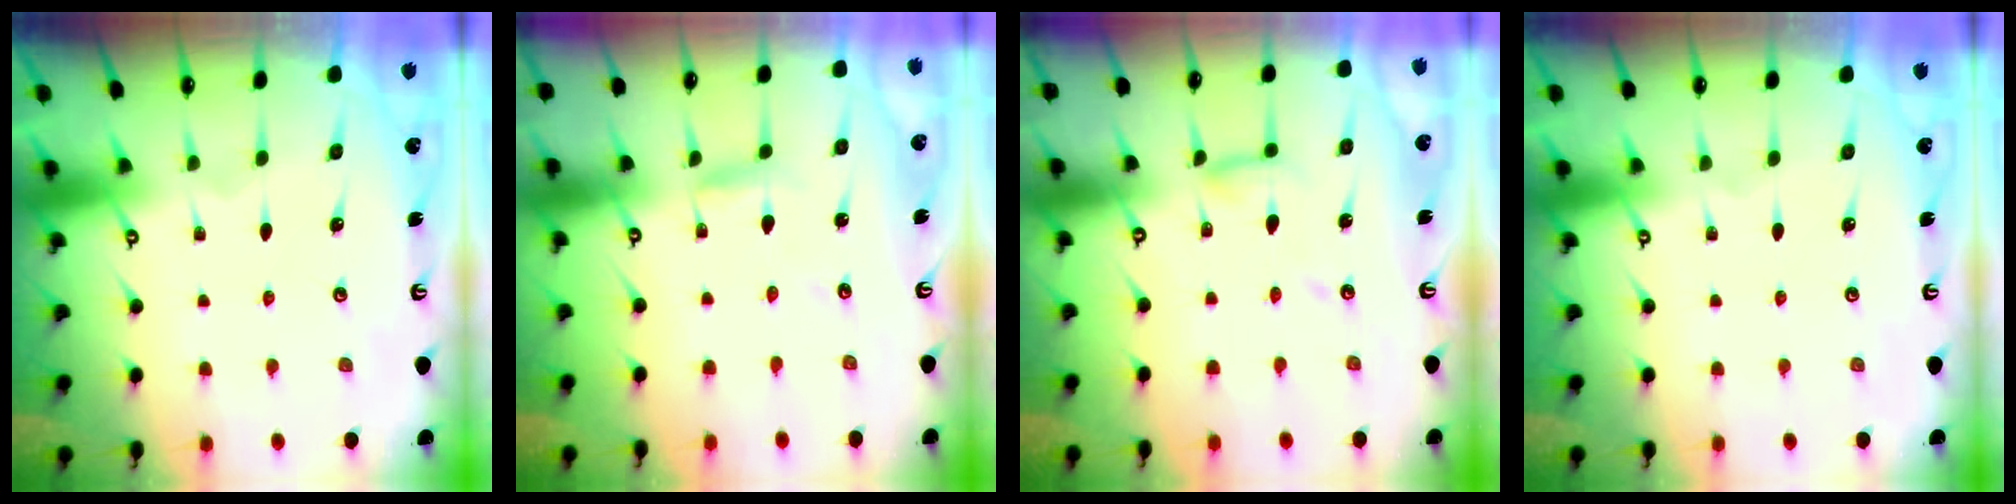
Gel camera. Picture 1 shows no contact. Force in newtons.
{"total": 2.2, "press": 2.2, "slide": 0.1}
{"total": 6.1, "press": 6.1, "slide": 0.3}
{"total": 0.0}